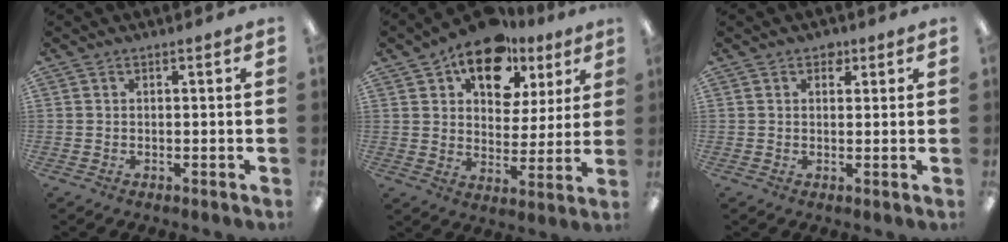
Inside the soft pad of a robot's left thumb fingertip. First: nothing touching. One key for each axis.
{"total": 14.6, "fx": 9.5, "fy": 8.7, "fz": 6.9, "tx": -0.101, "ty": -0.049, "tz": 0.167}
{"total": 2.6, "fx": 1.5, "fy": 1.7, "fz": 1.2, "tx": -0.001, "ty": -0.005, "tz": 0.021}